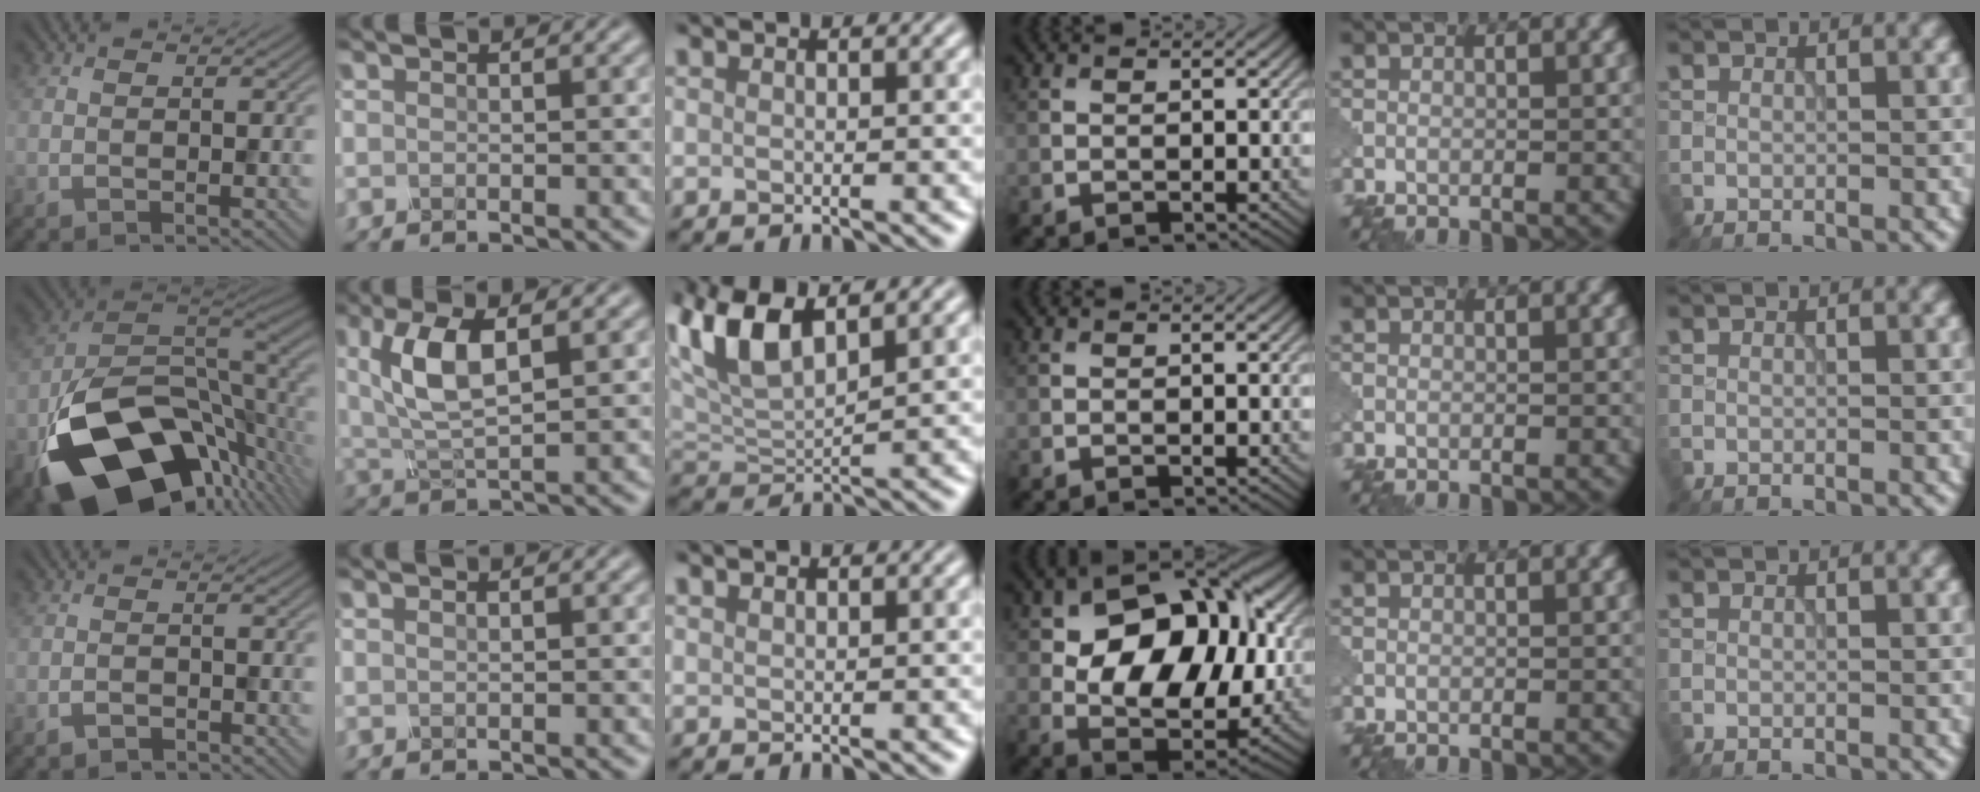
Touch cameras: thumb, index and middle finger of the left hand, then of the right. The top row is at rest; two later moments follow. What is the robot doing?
{"motion": "shake", "object": "sieve"}